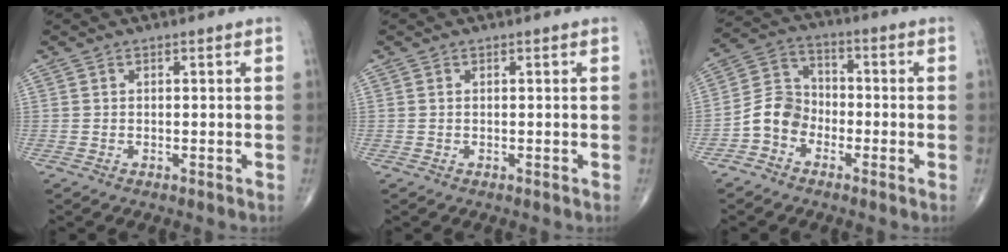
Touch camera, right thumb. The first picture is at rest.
{"total": 0.0}
{"total": 7.4, "force": [-3.2, 5.9, 3.2], "torque": [-0.045, 0.037, -0.074]}